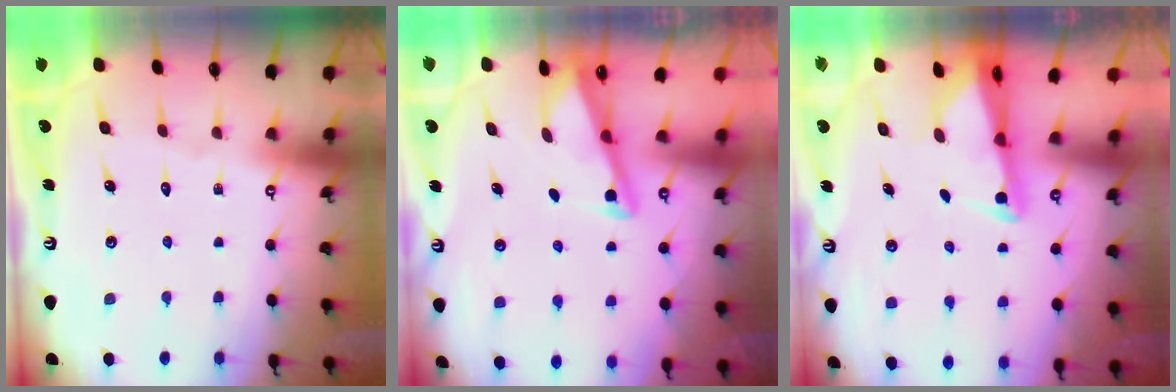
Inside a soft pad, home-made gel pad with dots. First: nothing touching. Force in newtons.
{"total": 3.1, "press": 3.1, "slide": 0.3}
{"total": 2.8, "press": 2.7, "slide": 0.6}